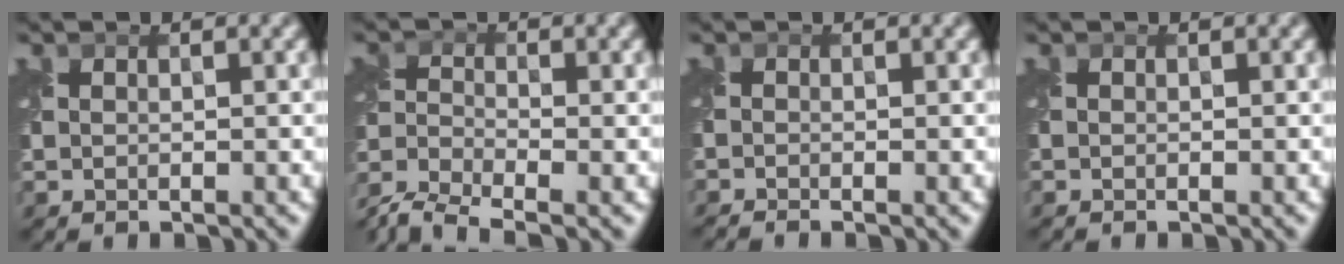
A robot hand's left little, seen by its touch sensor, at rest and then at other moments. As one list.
[{"total": 7.5, "force": [-6.2, 2.4, 3.5], "torque": [-0.078, -0.027, -0.113]}, {"total": 1.5, "force": [-1.3, 0.1, 0.6], "torque": [-0.009, -0.011, -0.030]}, {"total": 0.0}]